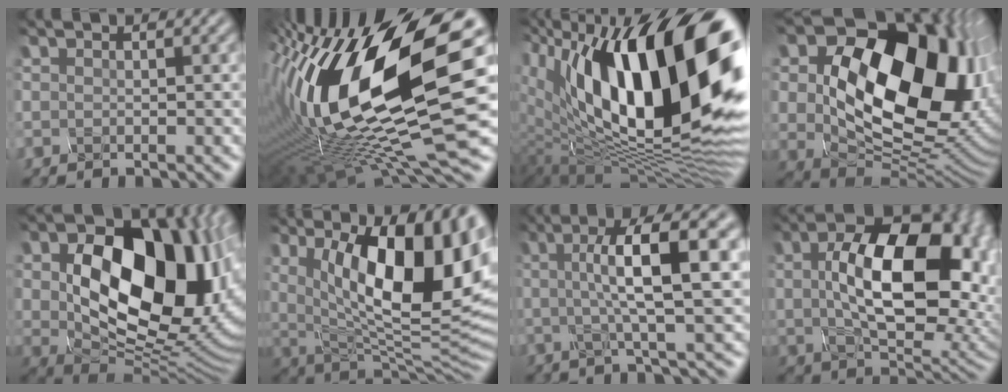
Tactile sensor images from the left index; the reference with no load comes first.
{"total": 18.6, "force": [1.1, 6.8, 17.3], "torque": [-0.322, 0.016, 0.012]}
{"total": 18.3, "force": [5.2, 8.6, 15.2], "torque": [-0.235, 0.020, 0.070]}
{"total": 19.6, "force": [4.0, 13.0, 14.1], "torque": [-0.207, -0.011, 0.092]}
{"total": 15.6, "force": [2.1, 10.3, 11.4], "torque": [-0.159, -0.010, 0.042]}
{"total": 16.5, "force": [4.5, 6.5, 14.4], "torque": [-0.182, 0.004, 0.070]}
{"total": 9.8, "force": [1.4, 2.3, 9.4], "torque": [-0.120, 0.013, 0.018]}
{"total": 14.2, "force": [1.4, 8.1, 11.6], "torque": [-0.173, -0.005, 0.036]}